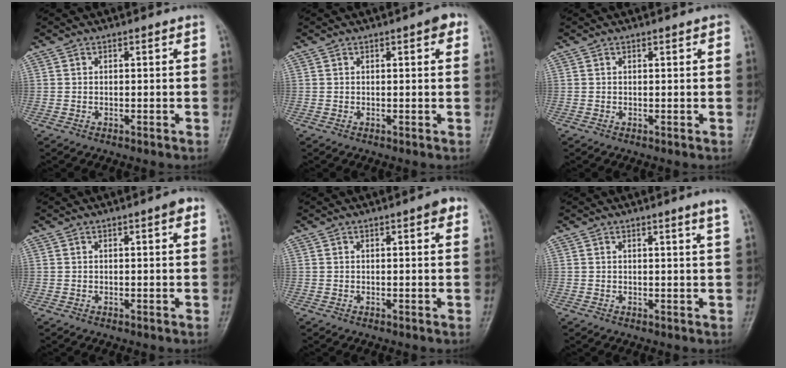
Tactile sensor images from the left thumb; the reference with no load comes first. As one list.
[{"total": 2.7, "force": [1.2, 1.0, 2.2], "torque": [-0.019, 0.002, 0.010]}, {"total": 0.8, "force": [0.5, 0.4, 0.6], "torque": [-0.003, 0.001, 0.005]}, {"total": 1.9, "force": [0.8, 0.5, 1.6], "torque": [-0.018, 0.003, 0.008]}, {"total": 2.5, "force": [1.2, 0.8, 2.1], "torque": [-0.018, 0.002, 0.011]}, {"total": 2.3, "force": [1.4, -0.7, 1.6], "torque": [-0.023, -0.010, 0.022]}]